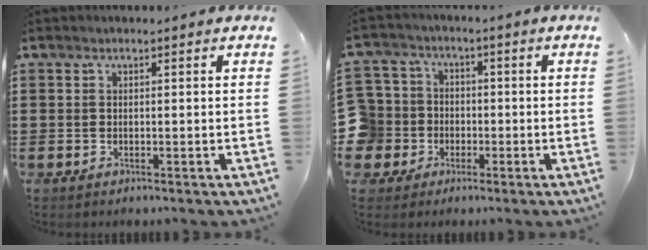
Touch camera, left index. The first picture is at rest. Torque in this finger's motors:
{"motor_torque": [0.44, 0.22, 0.07, -0.04]}